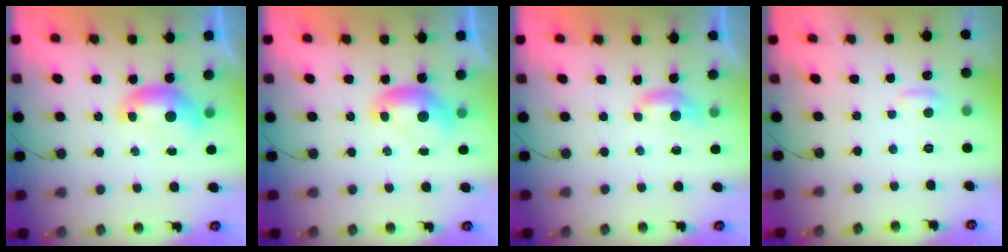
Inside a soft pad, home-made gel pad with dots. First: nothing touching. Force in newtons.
{"total": 0.0}
{"total": 3.0, "press": 2.9, "slide": 0.4}
{"total": 1.0, "press": 0.7, "slide": 0.7}